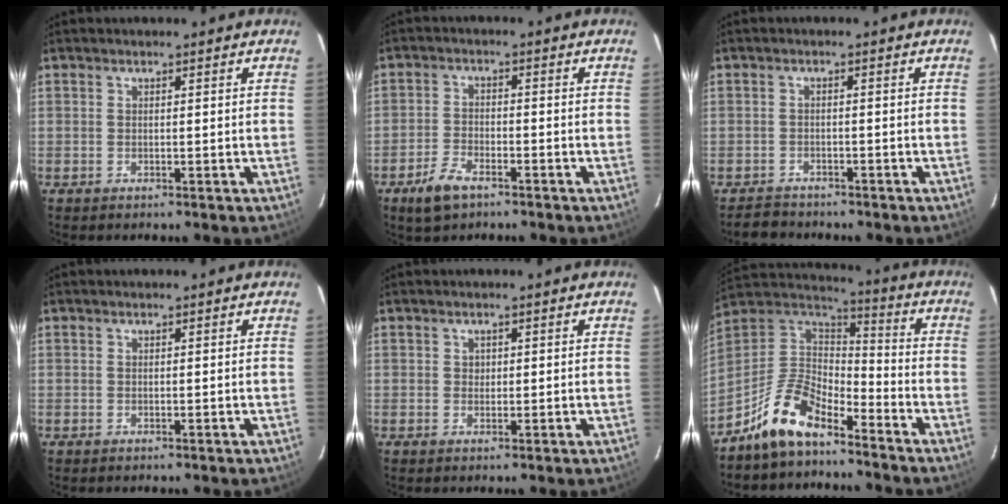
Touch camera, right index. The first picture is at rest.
{"total": 6.0, "force": [-4.1, 2.7, 3.4], "torque": [-0.089, -0.006, -0.078]}
{"total": 3.6, "force": [-3.2, 1.6, -0.1], "torque": [-0.008, 0.007, -0.054]}
{"total": 0.0}
{"total": 0.9, "force": [0.2, 0.9, 0.1], "torque": [0.003, 0.003, 0.002]}
{"total": 13.1, "force": [-9.8, 4.8, 7.2], "torque": [-0.170, 0.015, -0.191]}